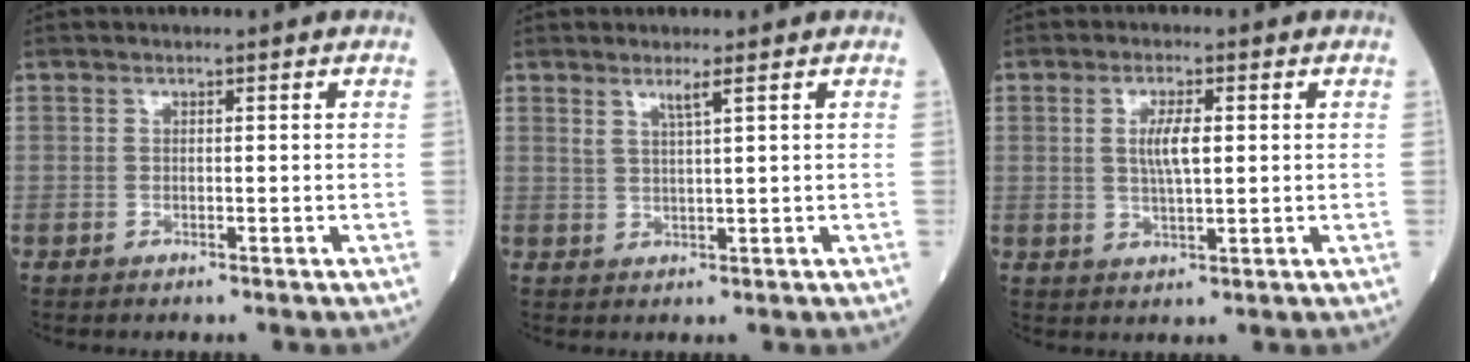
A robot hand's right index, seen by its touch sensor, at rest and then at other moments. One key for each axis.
{"total": 2.2, "fx": 1.4, "fy": -0.4, "fz": 1.6, "tx": -0.034, "ty": -0.006, "tz": 0.028}
{"total": 4.5, "fx": 0.8, "fy": 0.9, "fz": 4.3, "tx": -0.084, "ty": 0.001, "tz": 0.015}